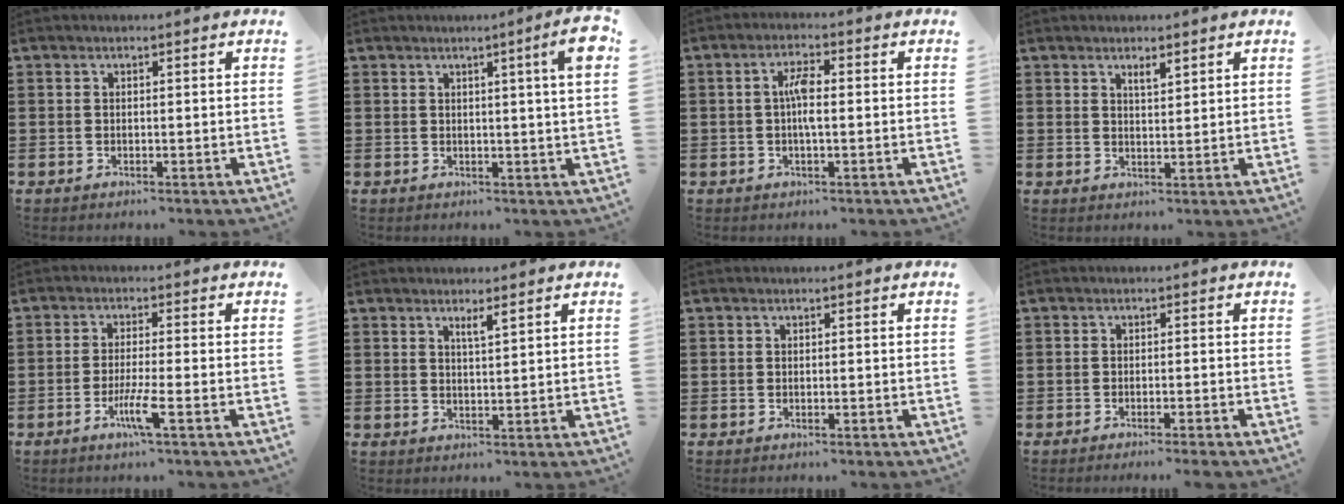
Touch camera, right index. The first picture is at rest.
{"total": 5.2, "force": [2.0, -0.5, 4.7], "torque": [-0.084, -0.007, 0.030]}
{"total": 3.7, "force": [-0.1, 0.8, 3.6], "torque": [-0.075, 0.001, -0.008]}
{"total": 1.9, "force": [1.5, 0.4, 1.1], "torque": [-0.024, 0.002, 0.027]}
{"total": 5.0, "force": [-2.5, -0.1, 4.3], "torque": [-0.085, -0.016, -0.045]}
{"total": 1.9, "force": [1.4, 0.1, 1.3], "torque": [-0.018, -0.003, 0.021]}
{"total": 0.0}
{"total": 1.1, "force": [-1.0, -0.2, 0.5], "torque": [-0.010, 0.001, -0.019]}